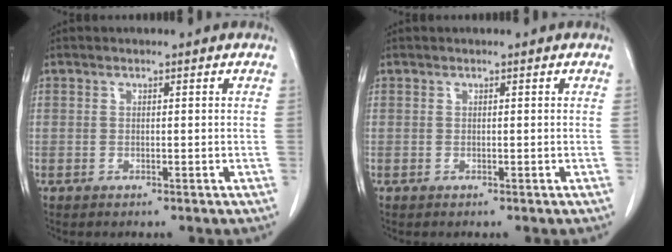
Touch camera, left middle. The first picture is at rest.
{"total": 0.0}